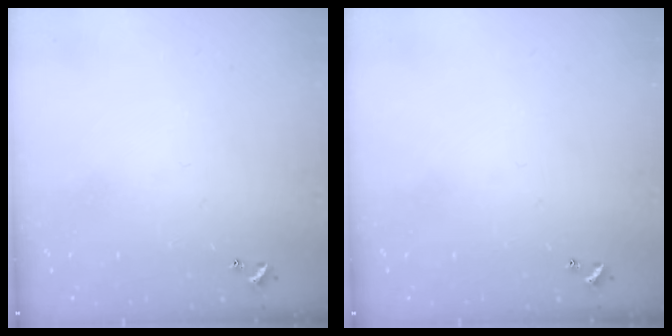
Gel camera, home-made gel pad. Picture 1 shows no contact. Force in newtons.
{"total": 0.0}